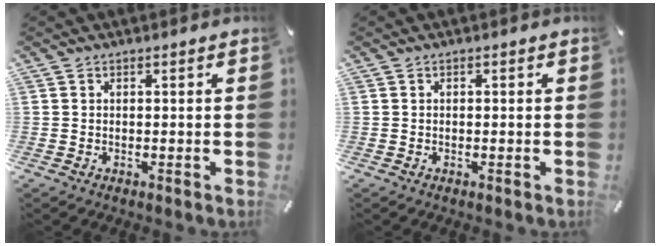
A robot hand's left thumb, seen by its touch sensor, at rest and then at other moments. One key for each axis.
{"total": 0.0}